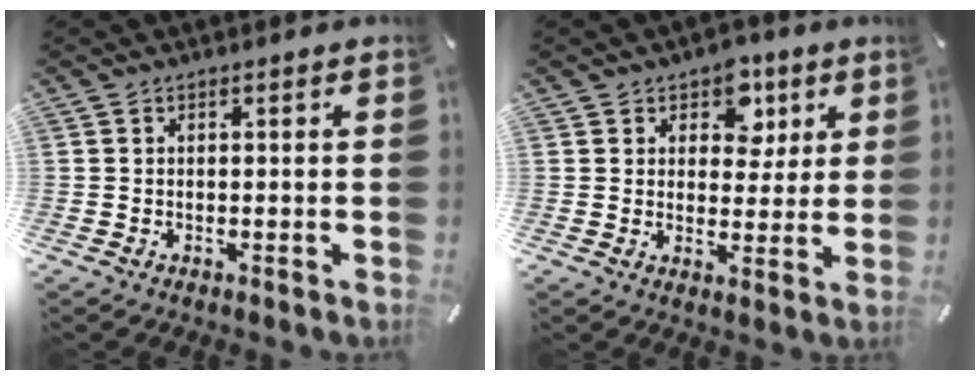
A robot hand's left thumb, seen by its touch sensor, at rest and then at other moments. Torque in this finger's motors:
{"motor_torque": [1.09, 1.02, 0.59, -0.67, 0.06]}